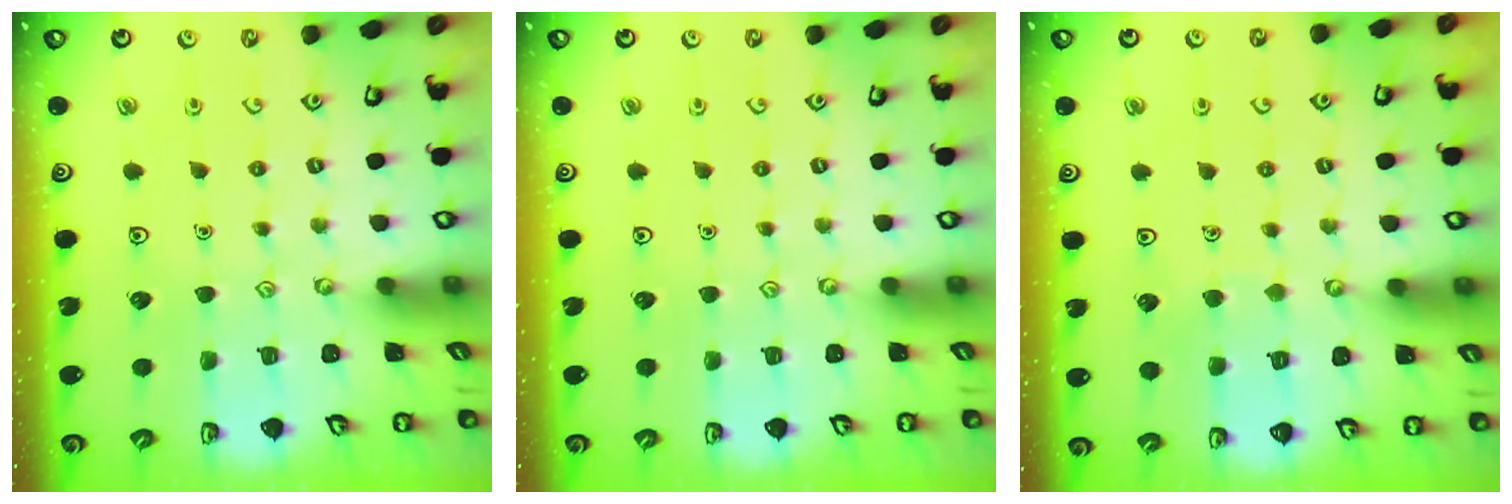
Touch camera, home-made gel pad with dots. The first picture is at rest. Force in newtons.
{"total": 0.0}
{"total": 4.4, "press": 4.4, "slide": 0.4}